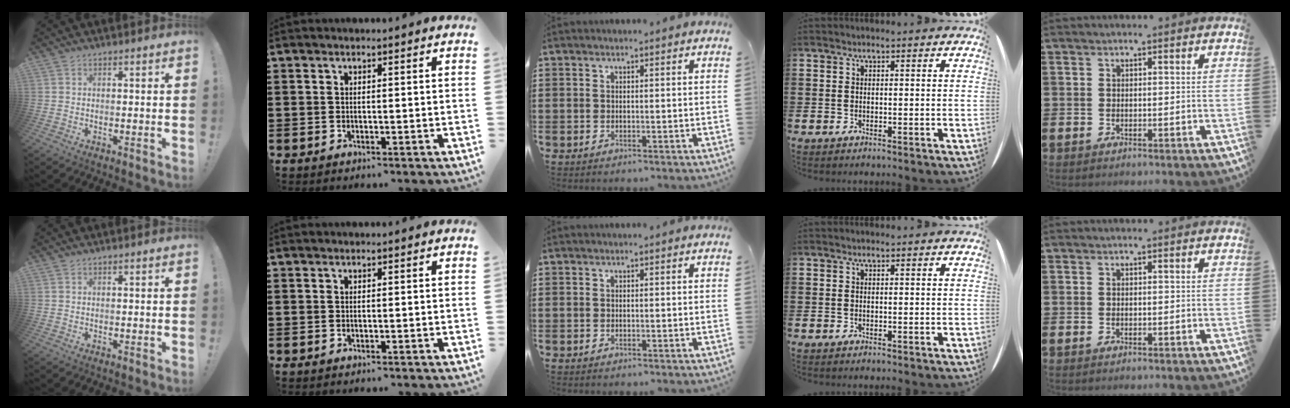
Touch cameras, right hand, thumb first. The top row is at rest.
{}